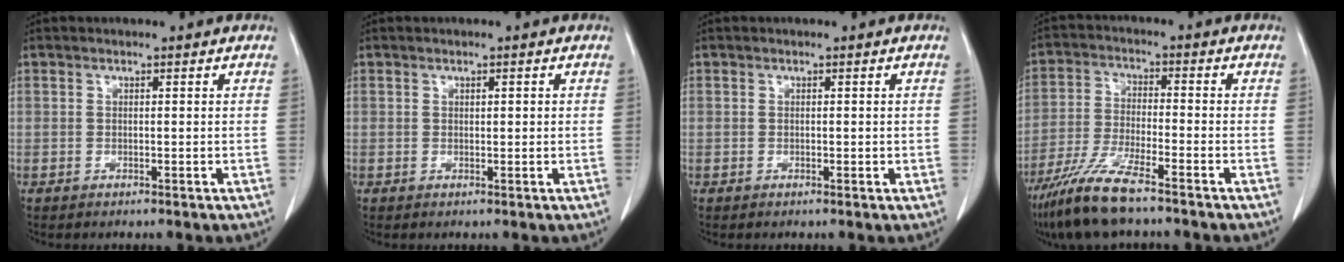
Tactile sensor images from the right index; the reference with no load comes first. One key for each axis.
{"total": 0.7, "fx": 0.3, "fy": 0.4, "fz": 0.6, "tx": -0.007, "ty": 0.001, "tz": 0.005}
{"total": 0.7, "fx": 0.0, "fy": 0.6, "fz": 0.5, "tx": -0.002, "ty": 0.003, "tz": 0.000}
{"total": 9.6, "fx": -7.3, "fy": 0.8, "fz": 6.1, "tx": -0.126, "ty": -0.026, "tz": -0.142}